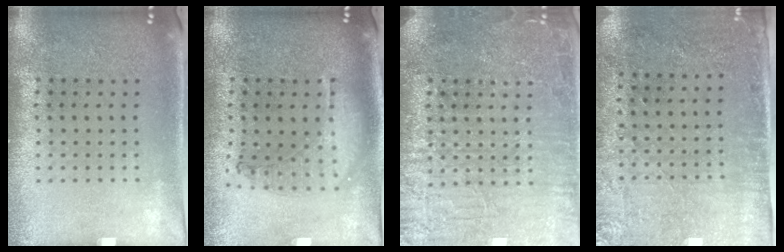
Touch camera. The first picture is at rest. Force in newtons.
{"total": 1.0, "press": 1.0, "slide": 0.2}
{"total": 4.3, "press": 4.3, "slide": 0.6}
{"total": 2.8, "press": 2.3, "slide": 1.6}